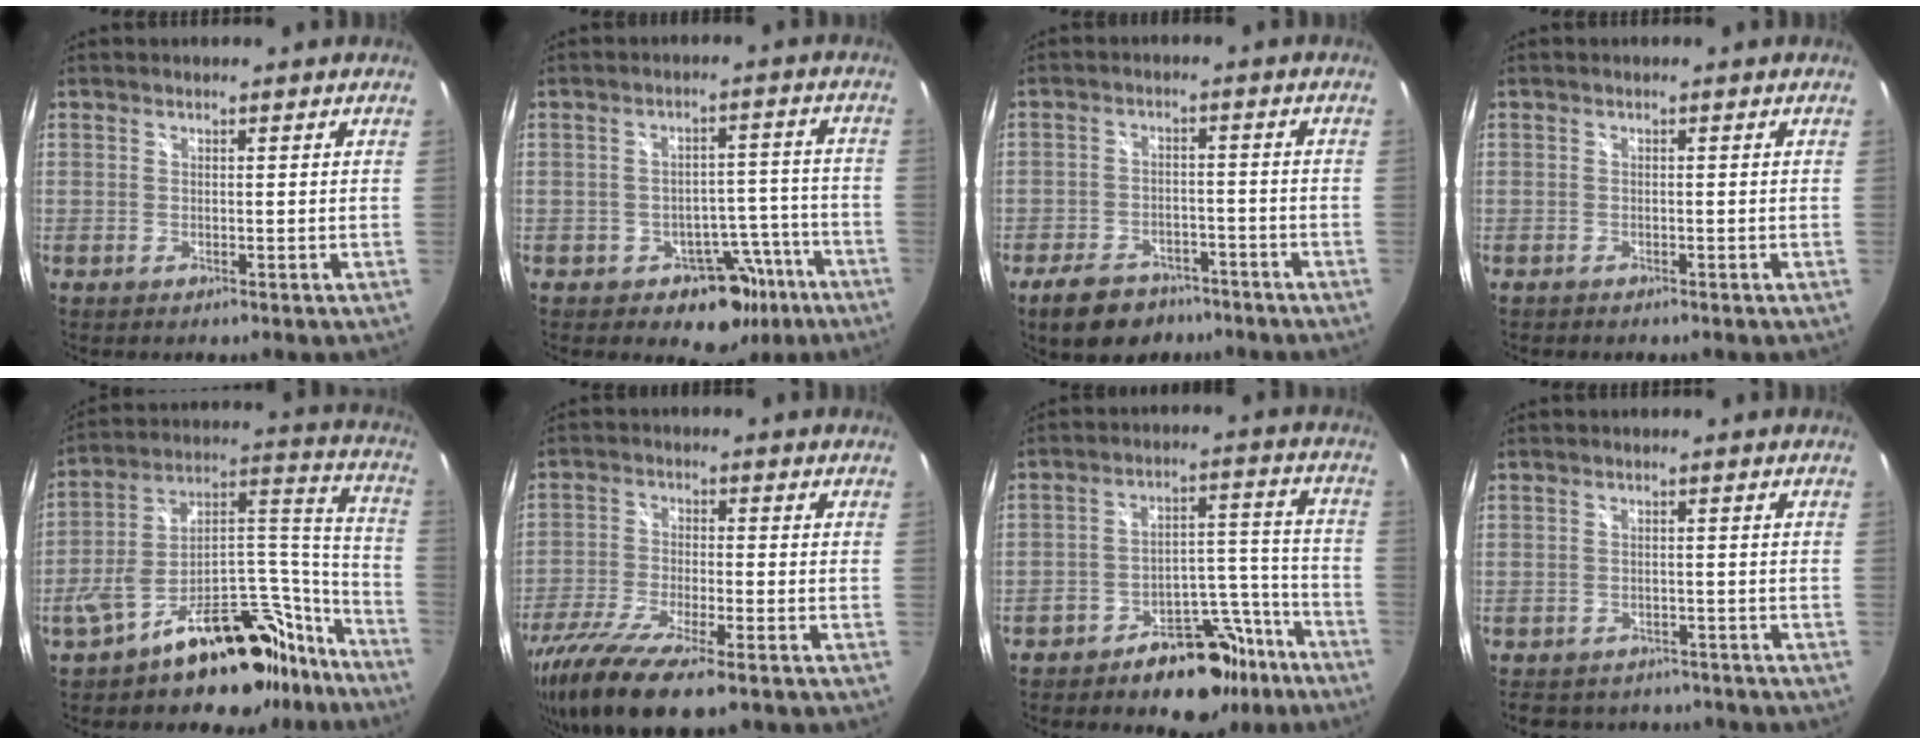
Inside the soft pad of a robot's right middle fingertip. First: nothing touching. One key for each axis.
{"total": 9.0, "fx": -5.7, "fy": 6.3, "fz": 3.2, "tx": -0.037, "ty": 0.043, "tz": -0.055}
{"total": 10.3, "fx": -7.5, "fy": 5.6, "fz": 4.2, "tx": -0.103, "ty": 0.009, "tz": -0.109}
{"total": 1.0, "fx": -0.9, "fy": 0.5, "fz": 0.1, "tx": -0.008, "ty": -0.002, "tz": -0.015}
{"total": 20.8, "fx": -17.0, "fy": 8.4, "fz": 8.5, "tx": -0.091, "ty": 0.086, "tz": -0.244}
{"total": 16.6, "fx": -12.1, "fy": 3.7, "fz": 10.8, "tx": -0.236, "ty": -0.060, "tz": -0.221}
{"total": 14.6, "fx": -11.3, "fy": 7.3, "fz": 5.7, "tx": -0.071, "ty": 0.053, "tz": -0.147}
{"total": 10.5, "fx": -8.8, "fy": 4.6, "fz": 3.2, "tx": -0.072, "ty": -0.002, "tz": -0.117}